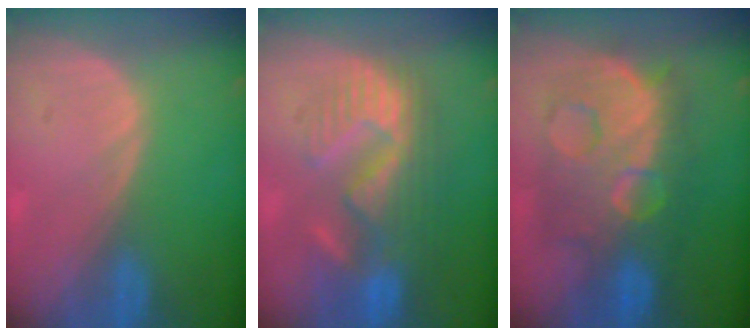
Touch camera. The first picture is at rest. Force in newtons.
{"total": 10.8, "press": 9.8, "slide": 4.5}
{"total": 12.3, "press": 12.3, "slide": 1.3}